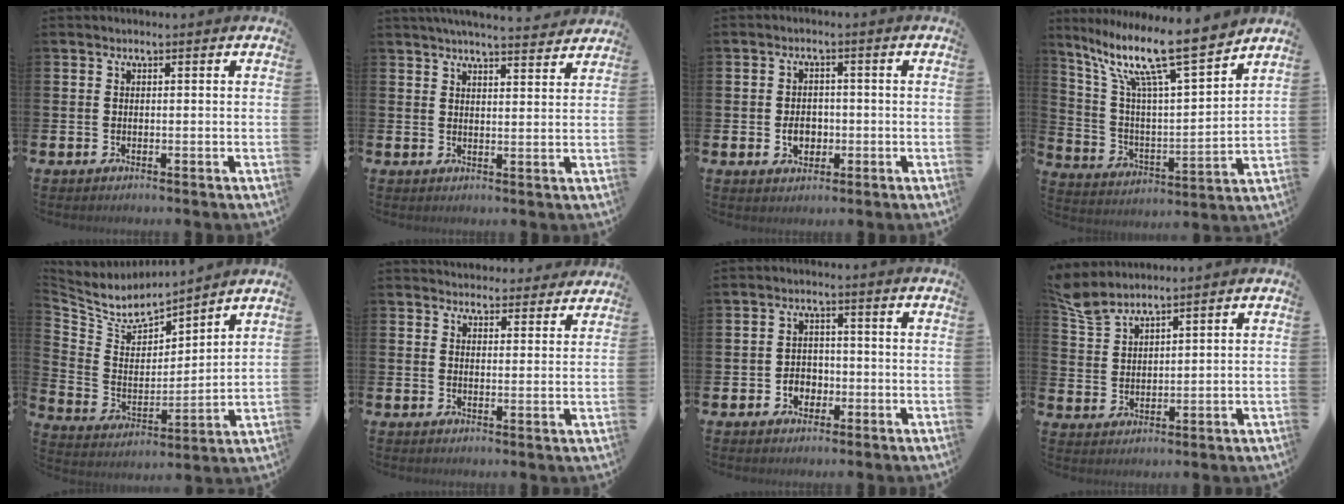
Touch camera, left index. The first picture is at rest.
{"total": 4.6, "force": [4.5, -0.1, 1.0], "torque": [-0.014, -0.027, 0.077]}
{"total": 3.3, "force": [-0.8, 2.5, 1.9], "torque": [-0.024, -0.001, -0.022]}
{"total": 13.6, "force": [10.8, 2.1, 8.0], "torque": [-0.182, -0.068, 0.181]}
{"total": 6.2, "force": [5.9, 1.9, 0.9], "torque": [-0.062, -0.049, 0.100]}
{"total": 3.9, "force": [3.8, 1.0, -0.1], "torque": [0.000, -0.022, 0.068]}
{"total": 3.0, "force": [-1.3, 2.5, 1.1], "torque": [-0.018, 0.001, -0.031]}
{"total": 4.7, "force": [4.5, 0.9, 0.9], "torque": [-0.039, -0.018, 0.083]}